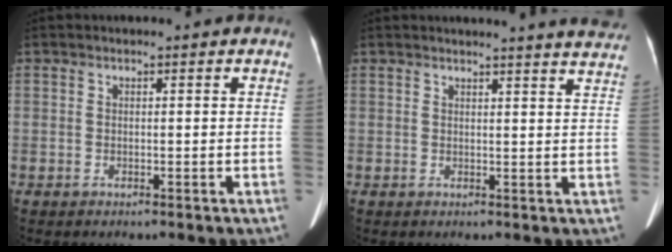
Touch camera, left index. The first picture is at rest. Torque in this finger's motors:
{"motor_torque": [0.06, -0.94, 0.11, 0.01]}